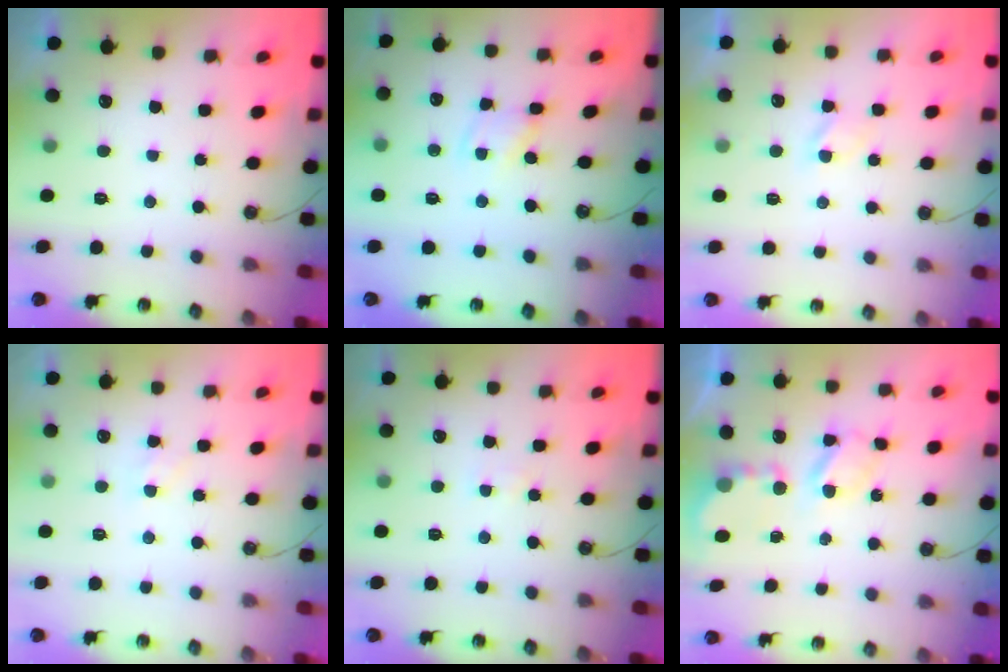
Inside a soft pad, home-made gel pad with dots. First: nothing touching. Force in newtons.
{"total": 1.4, "press": 1.4, "slide": 0.1}
{"total": 2.9, "press": 2.8, "slide": 0.6}
{"total": 6.0, "press": 5.9, "slide": 0.7}
{"total": 3.0, "press": 2.9, "slide": 0.4}
{"total": 5.6, "press": 5.6, "slide": 0.3}